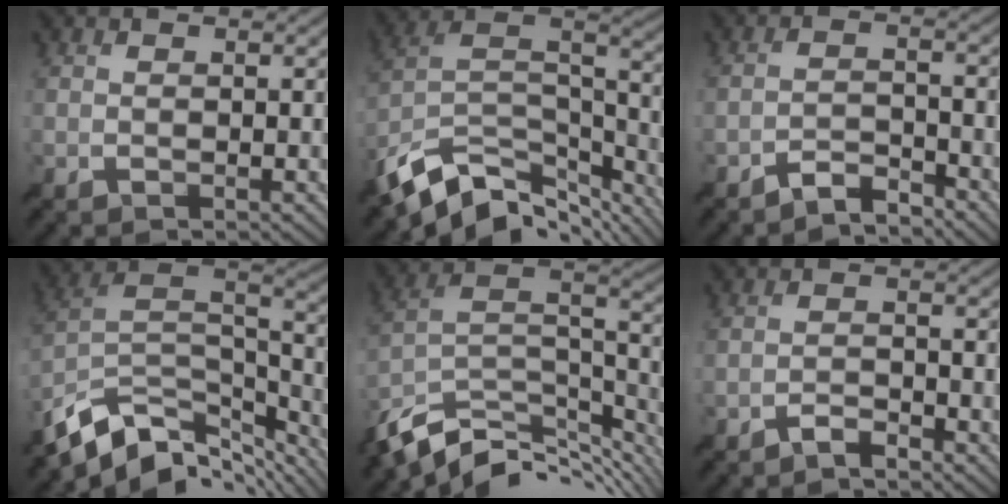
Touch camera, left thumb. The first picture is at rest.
{"total": 14.6, "force": [-10.2, 6.8, 7.8], "torque": [-0.196, -0.011, -0.173]}
{"total": 3.5, "force": [-3.2, 0.8, 1.3], "torque": [-0.023, 0.003, -0.065]}
{"total": 13.6, "force": [-8.7, 6.8, 7.9], "torque": [-0.197, -0.012, -0.144]}
{"total": 12.8, "force": [-8.3, 5.5, 8.0], "torque": [-0.189, -0.009, -0.141]}
{"total": 2.0, "force": [-1.8, 0.4, 0.9], "torque": [-0.016, 0.004, -0.038]}